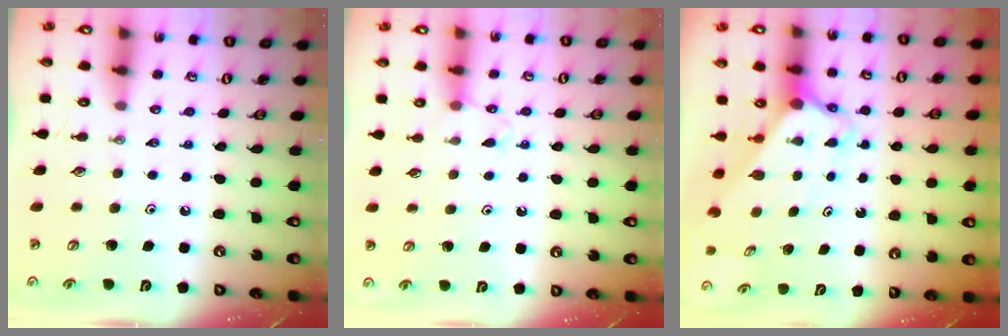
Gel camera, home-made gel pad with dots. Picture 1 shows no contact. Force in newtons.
{"total": 5.3, "press": 5.2, "slide": 0.7}
{"total": 3.1, "press": 3.1, "slide": 0.2}